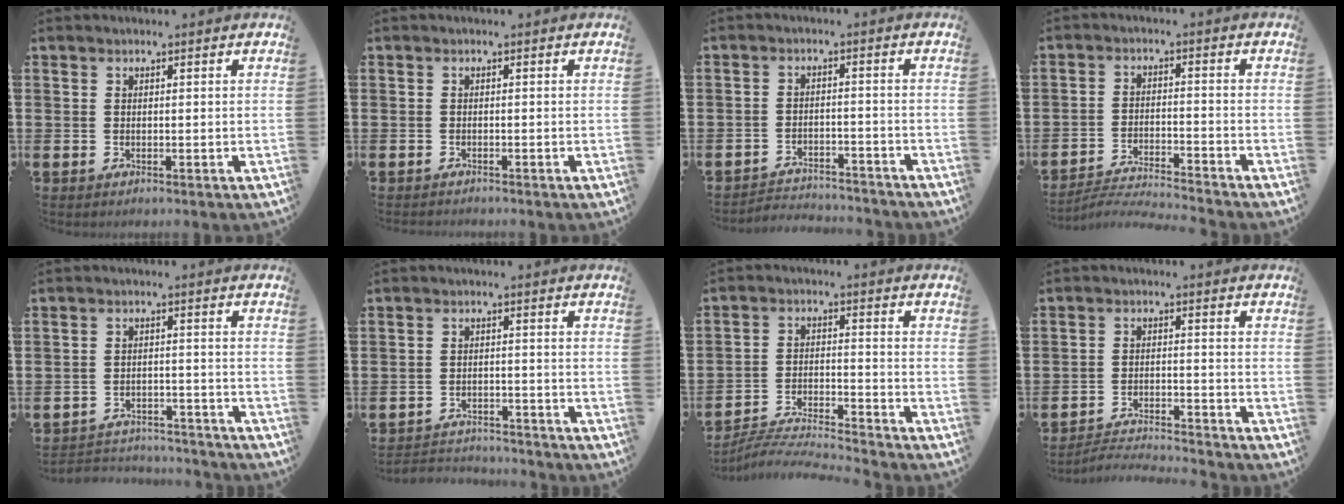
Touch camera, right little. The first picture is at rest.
{"total": 0.5, "force": [-0.5, 0.0, -0.1], "torque": [0.000, -0.002, -0.010]}
{"total": 2.9, "force": [-2.9, 0.2, -0.2], "torque": [-0.004, 0.003, -0.063]}
{"total": 3.5, "force": [-3.4, -0.3, 0.4], "torque": [-0.007, -0.002, -0.072]}
{"total": 3.1, "force": [-3.1, 0.4, -0.1], "torque": [-0.006, 0.003, -0.067]}
{"total": 2.8, "force": [-2.8, 0.3, -0.2], "torque": [-0.005, 0.000, -0.060]}
{"total": 4.6, "force": [-4.5, 0.0, 0.9], "torque": [-0.024, -0.007, -0.092]}
{"total": 2.9, "force": [-2.9, 0.0, 0.1], "torque": [-0.007, 0.004, -0.063]}